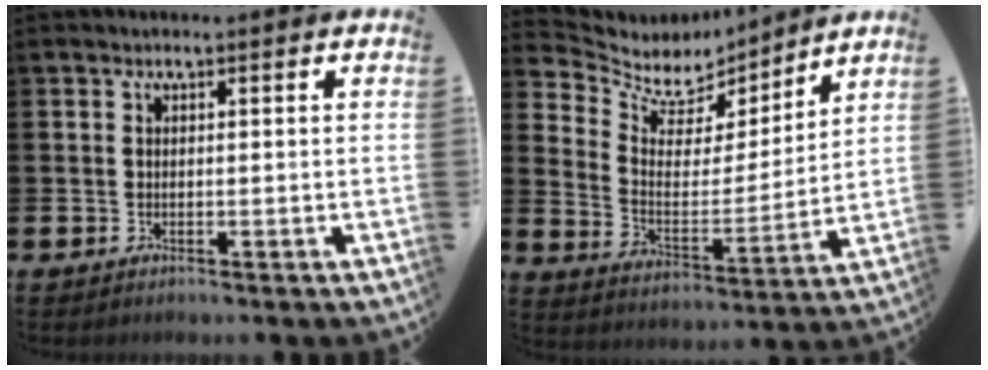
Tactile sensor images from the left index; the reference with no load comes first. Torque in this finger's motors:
{"motor_torque": [-0.36, -0.57, -0.03, -0.01]}